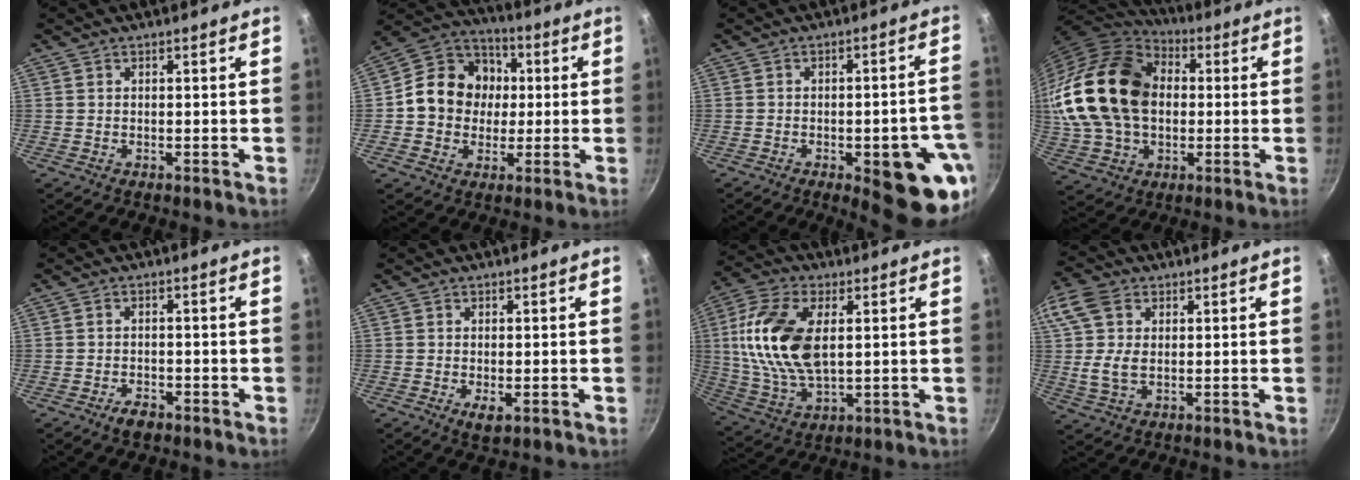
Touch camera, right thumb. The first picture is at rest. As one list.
[{"total": 14.3, "force": [0.5, 12.5, 7.0], "torque": [-0.081, 0.024, -0.008]}, {"total": 15.5, "force": [-5.8, 5.2, 13.4], "torque": [-0.116, 0.022, -0.069]}, {"total": 24.9, "force": [2.4, 17.8, 17.3], "torque": [-0.325, 0.030, 0.048]}, {"total": 3.0, "force": [-2.0, 1.5, 1.6], "torque": [-0.026, 0.017, -0.033]}, {"total": 2.9, "force": [-0.8, 1.2, 2.5], "torque": [-0.047, -0.010, -0.010]}, {"total": 17.2, "force": [3.0, 9.3, 14.2], "torque": [-0.276, -0.001, 0.057]}, {"total": 10.2, "force": [2.0, 6.9, 7.3], "torque": [-0.144, 0.004, 0.030]}]